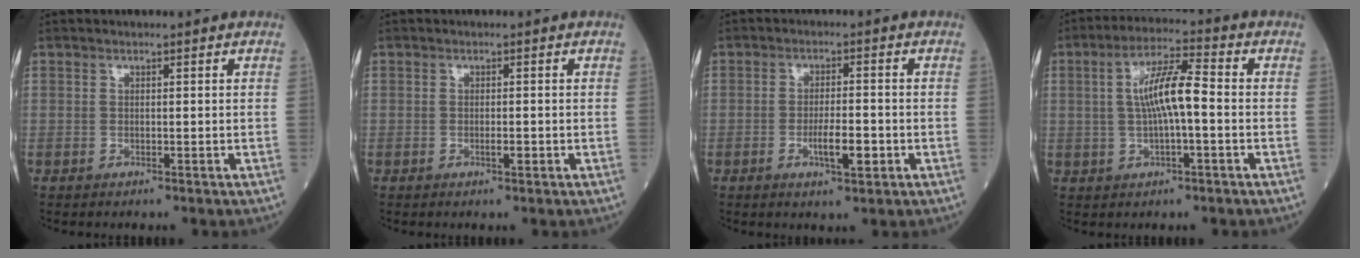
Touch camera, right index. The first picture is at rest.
{"total": 1.2, "force": [-0.4, 0.2, 1.1], "torque": [-0.021, -0.001, -0.007]}
{"total": 4.8, "force": [-1.6, 0.9, 4.4], "torque": [-0.077, -0.001, -0.025]}
{"total": 8.0, "force": [0.1, 1.2, 7.9], "torque": [-0.149, 0.016, 0.000]}